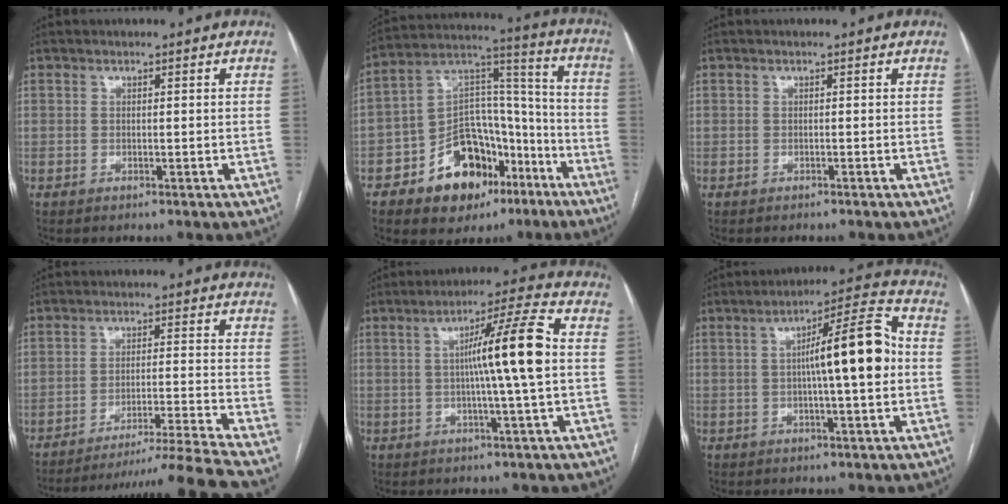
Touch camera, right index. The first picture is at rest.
{"total": 17.3, "force": [-9.2, 10.5, 10.3], "torque": [-0.157, 0.048, -0.139]}
{"total": 0.0}
{"total": 15.2, "force": [-13.8, -5.2, 3.9], "torque": [-0.035, -0.021, -0.209]}
{"total": 10.4, "force": [0.5, -1.4, 10.3], "torque": [-0.165, 0.007, 0.005]}
{"total": 11.7, "force": [0.2, 0.9, 11.7], "torque": [-0.179, 0.023, -0.002]}